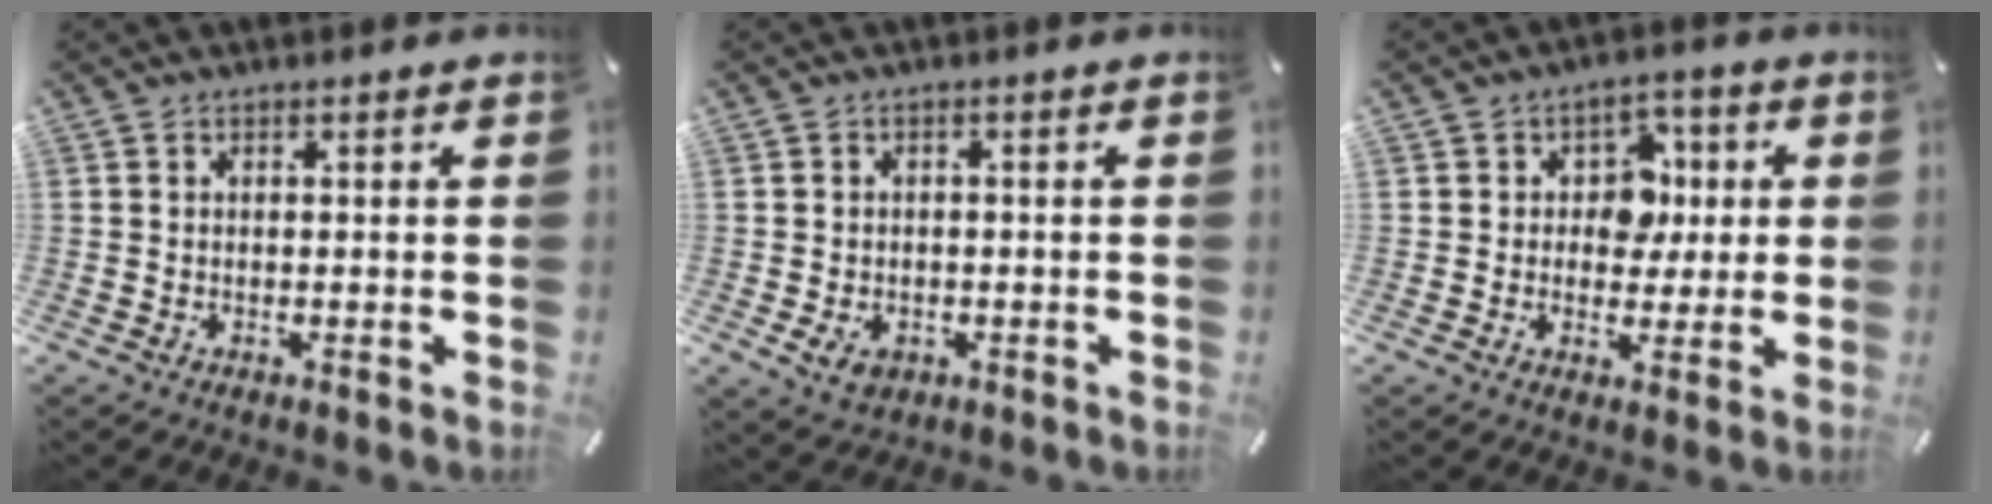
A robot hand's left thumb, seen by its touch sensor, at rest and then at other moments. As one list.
[{"total": 4.0, "force": [-1.5, 3.1, 2.1], "torque": [-0.032, 0.003, -0.028]}, {"total": 8.6, "force": [1.1, 7.4, 4.3], "torque": [-0.054, 0.003, 0.016]}]